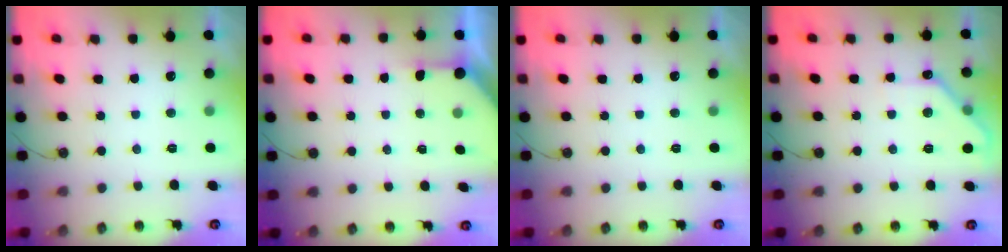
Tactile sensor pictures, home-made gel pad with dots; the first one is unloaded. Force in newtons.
{"total": 2.6, "press": 2.6, "slide": 0.4}
{"total": 0.0}
{"total": 6.5, "press": 6.4, "slide": 0.8}